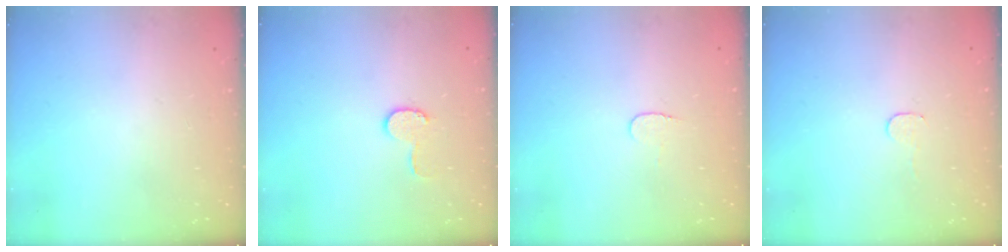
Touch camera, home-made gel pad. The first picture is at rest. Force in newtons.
{"total": 6.4, "press": 6.4, "slide": 0.6}
{"total": 3.3, "press": 3.3, "slide": 0.3}
{"total": 2.8, "press": 2.8, "slide": 0.2}